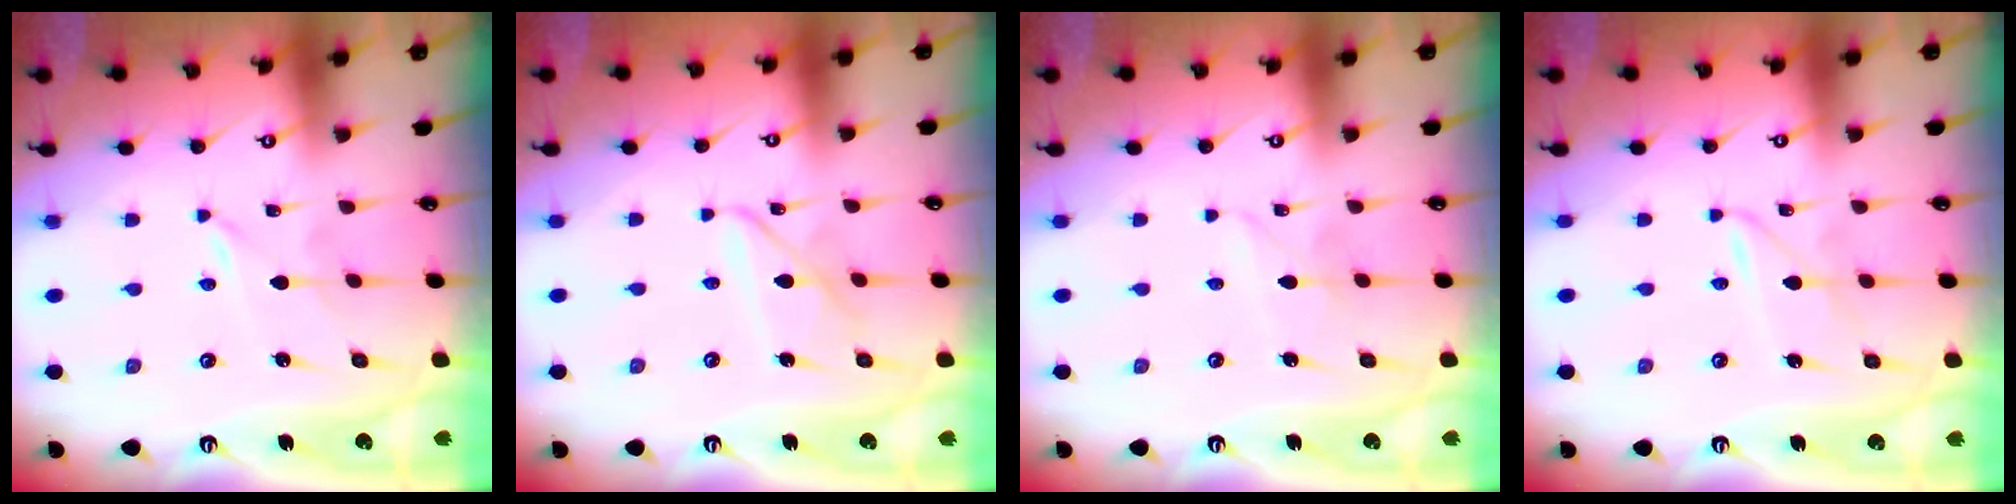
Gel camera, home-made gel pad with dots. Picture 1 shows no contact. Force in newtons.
{"total": 6.7, "press": 6.7, "slide": 0.4}
{"total": 2.3, "press": 2.3, "slide": 0.2}
{"total": 2.5, "press": 2.5, "slide": 0.3}